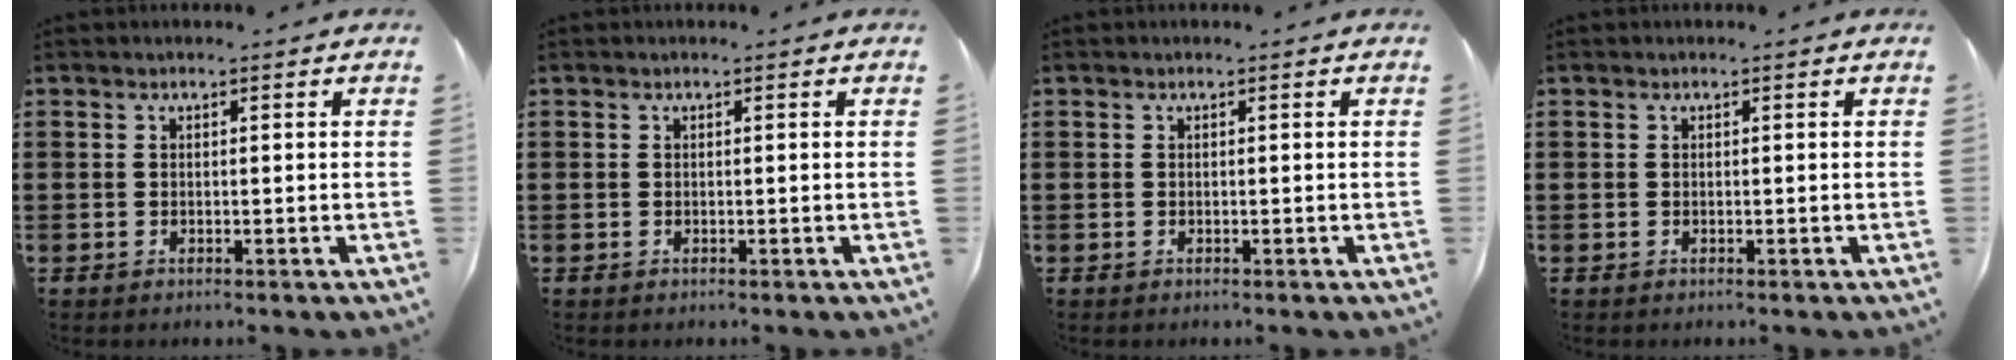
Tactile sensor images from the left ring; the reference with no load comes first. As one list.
[{"total": 0.0}, {"total": 0.0}, {"total": 0.0}]